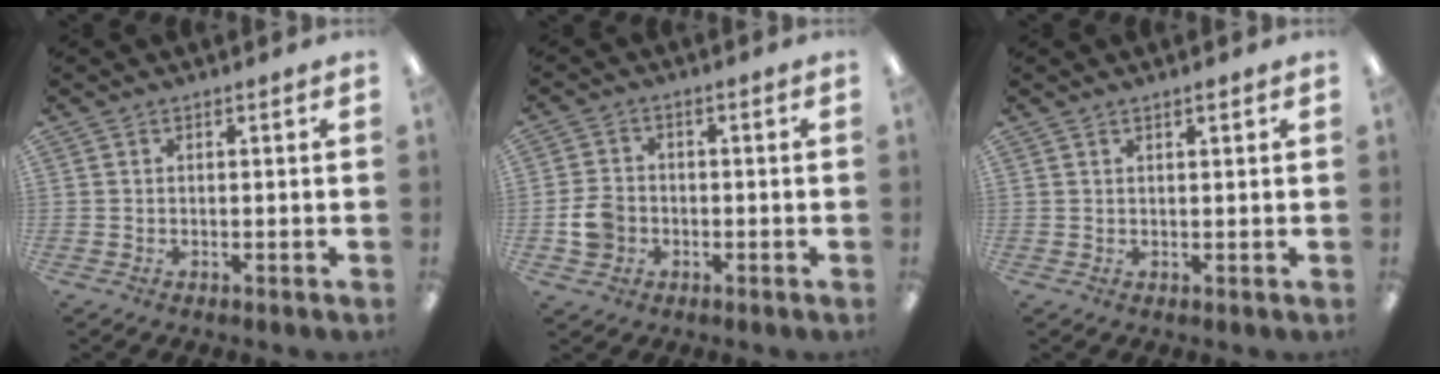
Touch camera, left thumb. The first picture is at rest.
{"total": 5.4, "force": [-1.5, 4.5, 2.5], "torque": [-0.055, 0.008, -0.026]}
{"total": 1.2, "force": [1.0, 0.2, 0.7], "torque": [-0.014, 0.000, 0.018]}